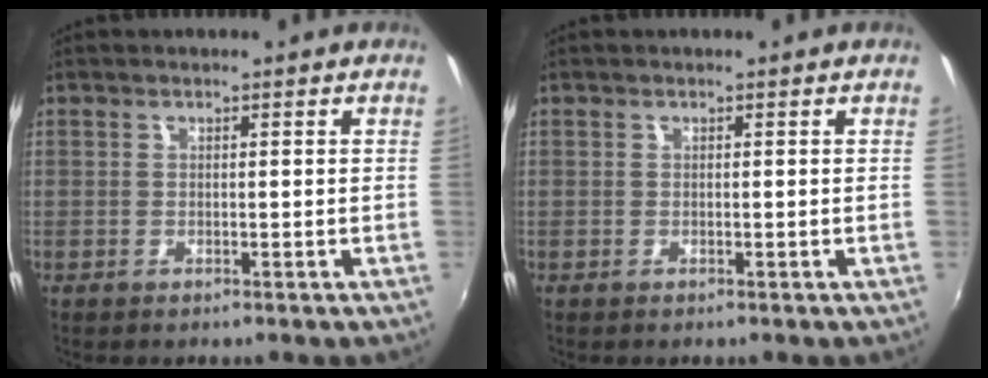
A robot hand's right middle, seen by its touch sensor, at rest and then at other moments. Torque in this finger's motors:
{"motor_torque": [0.21, -0.40, 0.00, 0.00]}